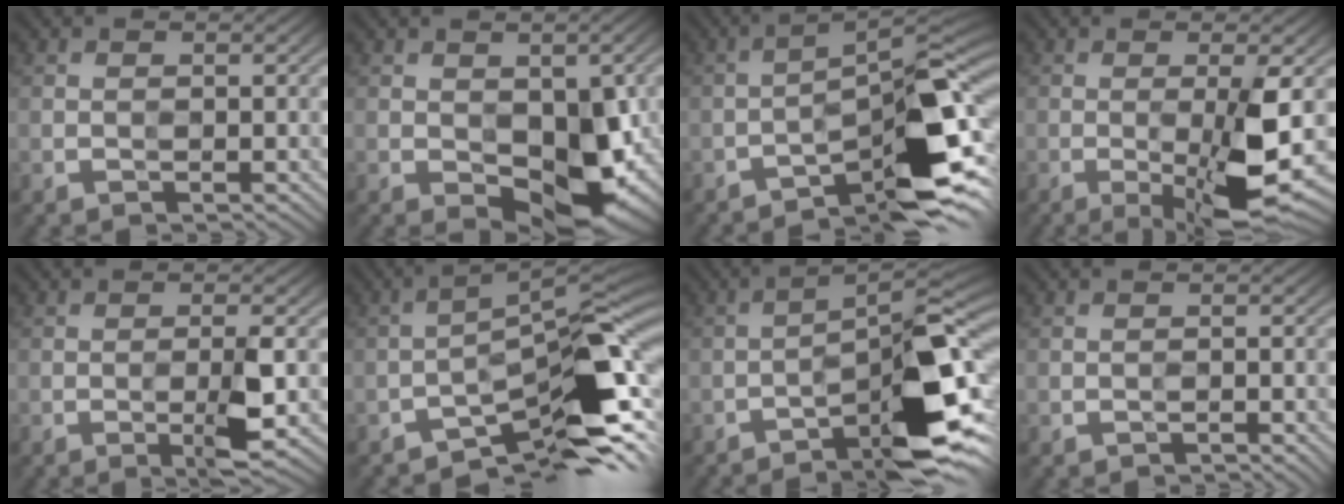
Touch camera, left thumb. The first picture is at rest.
{"total": 9.3, "force": [-2.6, 5.2, 7.3], "torque": [-0.102, -0.012, -0.029]}
{"total": 9.2, "force": [-6.2, 1.0, 6.7], "torque": [-0.091, 0.018, -0.097]}
{"total": 8.9, "force": [-2.7, 1.6, 8.4], "torque": [-0.121, 0.007, -0.034]}
{"total": 3.5, "force": [-1.4, 0.1, 3.2], "torque": [-0.053, 0.008, -0.022]}
{"total": 10.0, "force": [-6.9, 2.4, 6.7], "torque": [-0.085, 0.010, -0.117]}
{"total": 11.8, "force": [-6.7, 2.4, 9.4], "torque": [-0.132, 0.014, -0.101]}
{"total": 1.2, "force": [-1.1, -0.2, 0.5], "torque": [-0.004, 0.004, -0.015]}